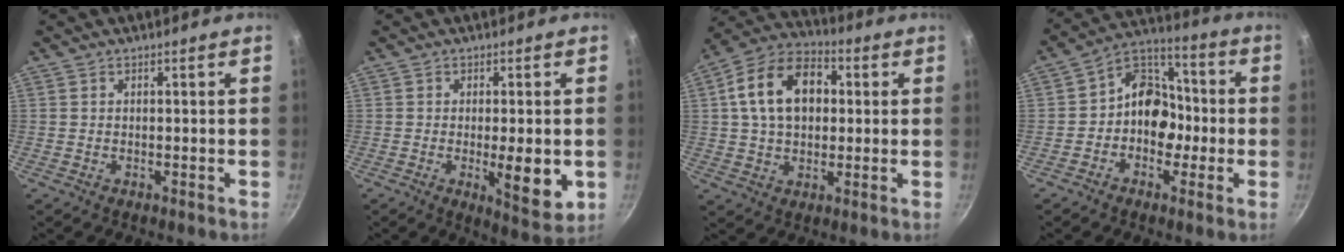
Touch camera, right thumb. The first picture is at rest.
{"total": 8.9, "force": [-1.4, 2.8, 8.3], "torque": [-0.107, -0.013, -0.013]}
{"total": 15.4, "force": [2.7, 10.7, 10.8], "torque": [-0.157, 0.025, 0.031]}
{"total": 11.1, "force": [-1.7, 8.9, 6.4], "torque": [-0.044, 0.044, -0.047]}